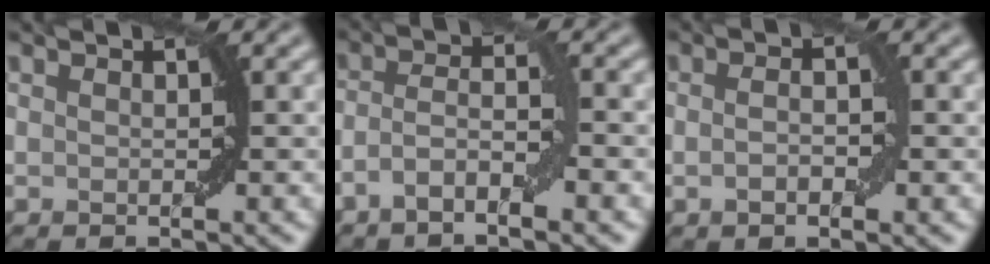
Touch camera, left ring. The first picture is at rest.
{"total": 3.6, "force": [-1.8, 0.6, 3.1], "torque": [-0.057, 0.007, -0.041]}
{"total": 2.3, "force": [-0.2, 0.7, 2.2], "torque": [-0.040, -0.003, -0.005]}